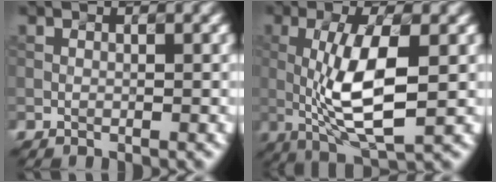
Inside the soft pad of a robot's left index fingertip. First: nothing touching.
{"total": 7.1, "force": [-0.3, 1.9, 6.9], "torque": [-0.129, 0.000, 0.007]}